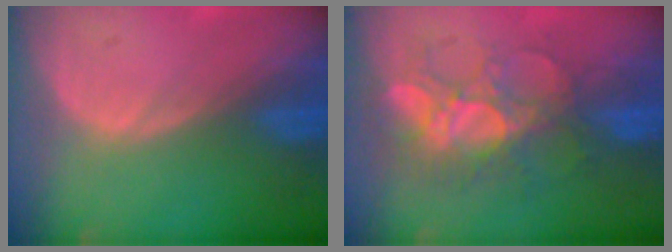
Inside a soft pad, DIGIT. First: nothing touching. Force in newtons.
{"total": 9.5, "press": 8.5, "slide": 4.2}